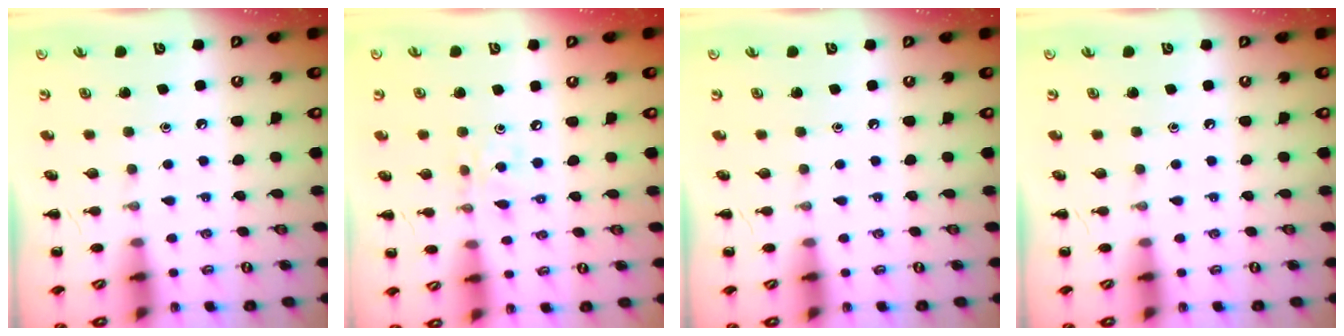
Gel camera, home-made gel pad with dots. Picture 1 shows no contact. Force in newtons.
{"total": 4.2, "press": 4.1, "slide": 0.9}
{"total": 0.0}
{"total": 0.0}